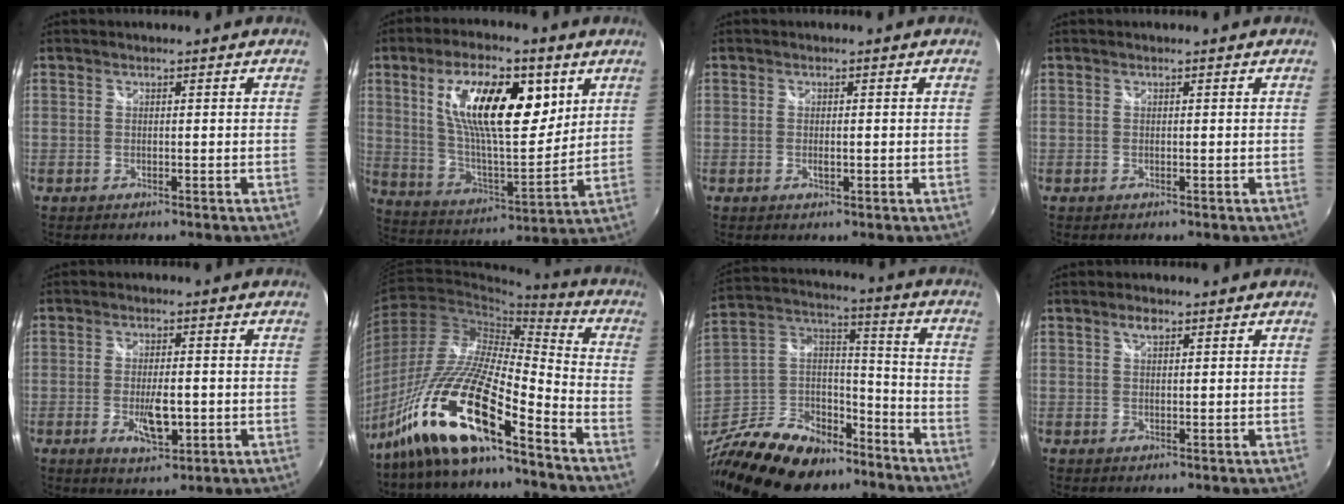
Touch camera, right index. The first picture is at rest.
{"total": 19.5, "force": [7.3, 7.6, 16.4], "torque": [-0.284, 0.005, 0.132]}
{"total": 1.3, "force": [-0.2, 0.7, 1.1], "torque": [-0.018, -0.002, -0.003]}
{"total": 0.0}
{"total": 6.4, "force": [-1.7, 2.4, 5.7], "torque": [-0.107, -0.011, -0.026]}
{"total": 17.3, "force": [-12.1, 2.7, 12.1], "torque": [-0.246, -0.003, -0.246]}
{"total": 25.4, "force": [-17.5, 13.6, 12.3], "torque": [-0.283, 0.035, -0.277]}
{"total": 1.7, "force": [1.0, 0.8, 1.1], "torque": [-0.019, 0.005, 0.017]}